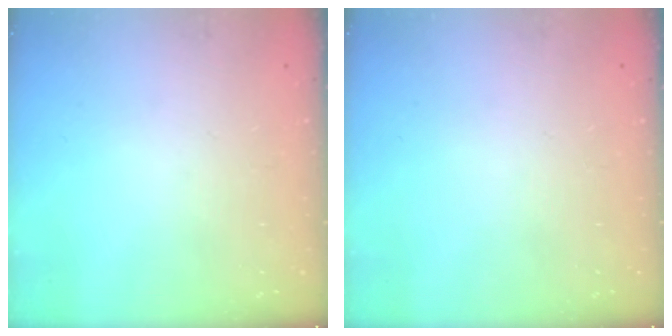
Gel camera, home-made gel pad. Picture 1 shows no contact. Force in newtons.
{"total": 0.0}